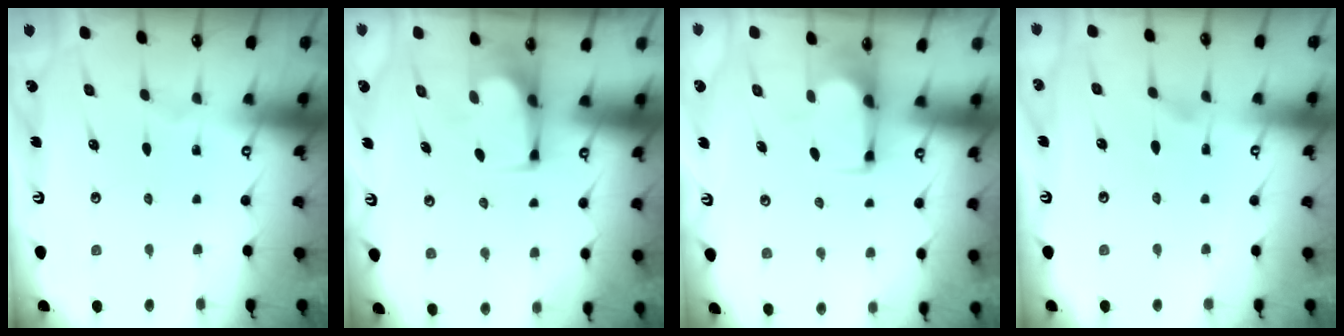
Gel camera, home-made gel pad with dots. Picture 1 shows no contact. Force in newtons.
{"total": 1.6, "press": 1.5, "slide": 0.3}
{"total": 1.6, "press": 1.5, "slide": 0.6}
{"total": 2.7, "press": 2.5, "slide": 1.0}